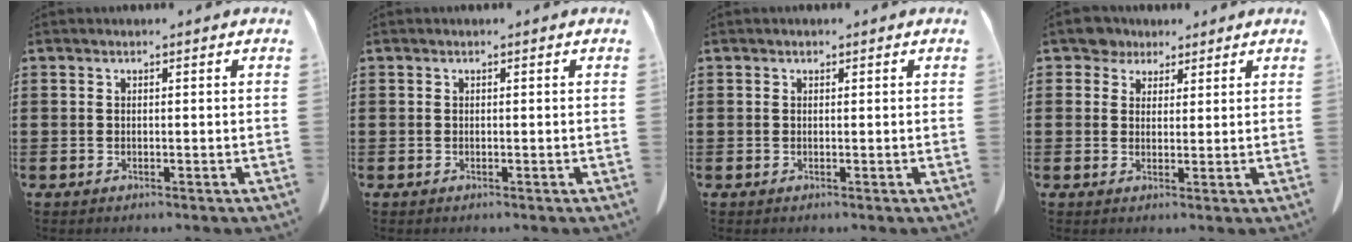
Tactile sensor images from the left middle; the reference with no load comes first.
{"total": 0.0}
{"total": 0.0}
{"total": 3.7, "force": [2.8, 2.4, 0.7], "torque": [-0.029, 0.010, 0.053]}